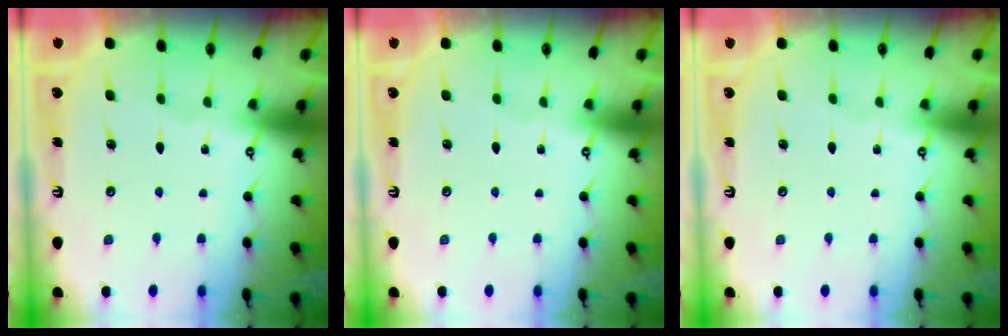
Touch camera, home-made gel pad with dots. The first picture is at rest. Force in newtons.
{"total": 0.0}
{"total": 0.0}